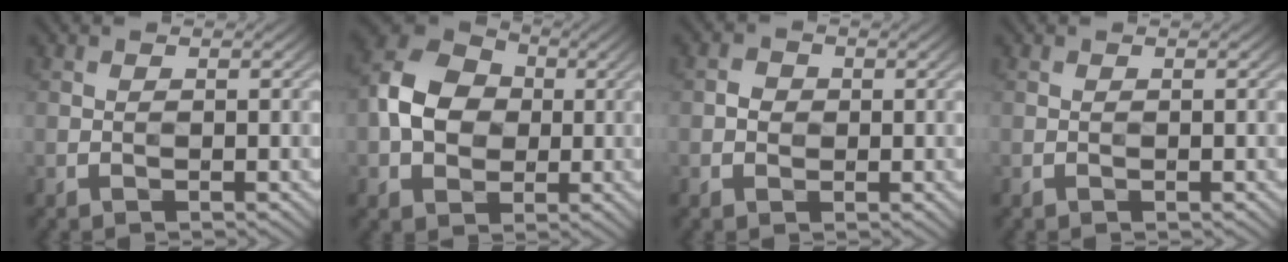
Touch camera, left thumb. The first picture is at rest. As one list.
[{"total": 8.2, "force": [0.0, 6.5, 5.1], "torque": [-0.112, 0.012, -0.012]}, {"total": 1.6, "force": [-0.1, 1.5, 0.7], "torque": [-0.013, -0.002, -0.007]}, {"total": 0.0}]